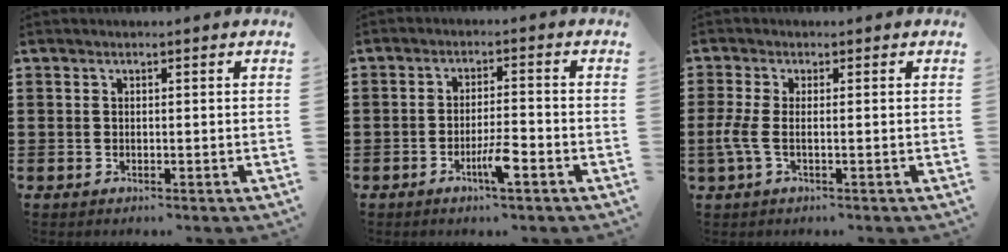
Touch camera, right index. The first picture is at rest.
{"total": 4.6, "force": [-2.4, 0.7, 3.9], "torque": [-0.076, -0.003, -0.046]}
{"total": 3.0, "force": [-0.9, 0.8, 2.8], "torque": [-0.081, -0.012, -0.024]}